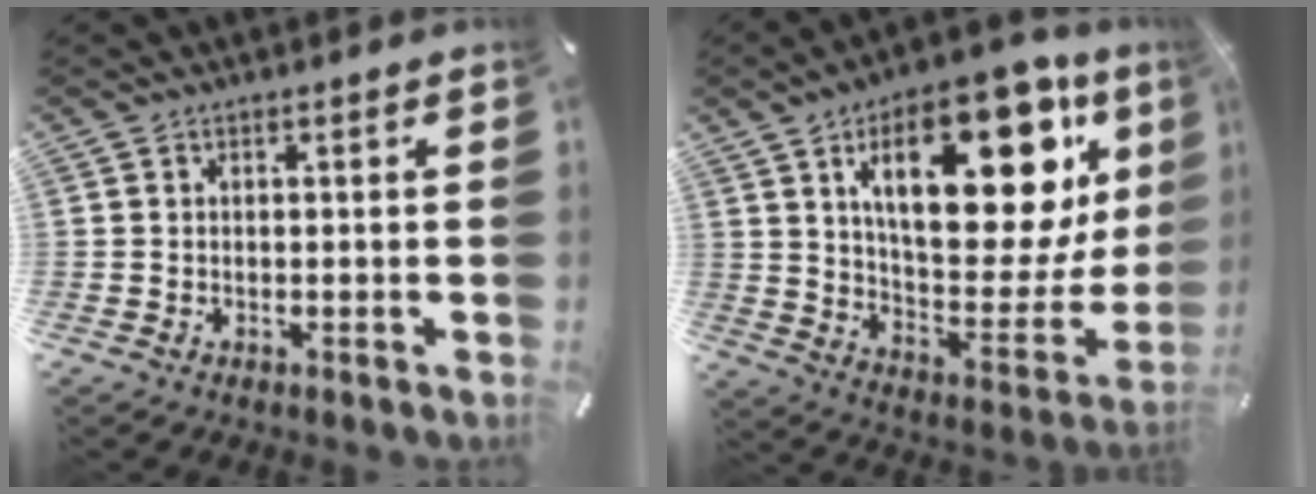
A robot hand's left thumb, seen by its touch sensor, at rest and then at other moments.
{"total": 28.6, "force": [12.9, 13.1, 21.9], "torque": [-0.307, -0.069, 0.212]}